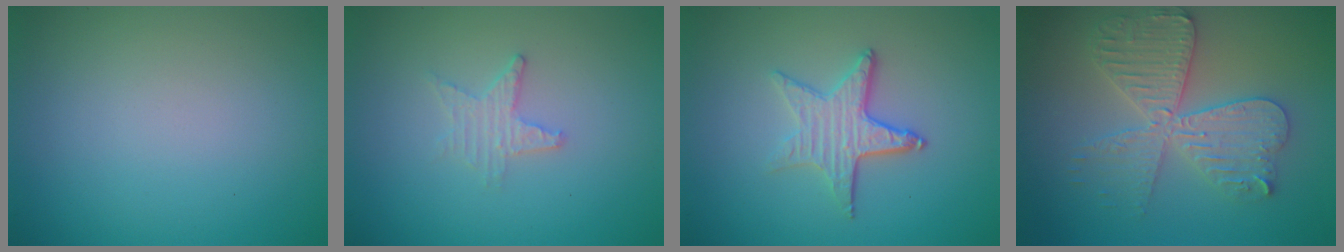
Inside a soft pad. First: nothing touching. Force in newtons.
{"total": 1.7, "press": 1.6, "slide": 0.4}
{"total": 3.2, "press": 2.5, "slide": 1.9}
{"total": 5.6, "press": 5.5, "slide": 0.8}